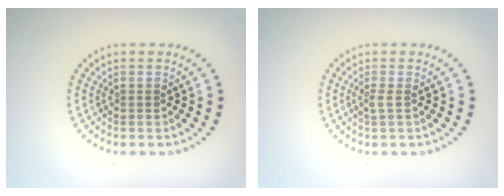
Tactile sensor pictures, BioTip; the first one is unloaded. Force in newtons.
{"total": 1.0, "press": 0.8, "slide": 0.6}